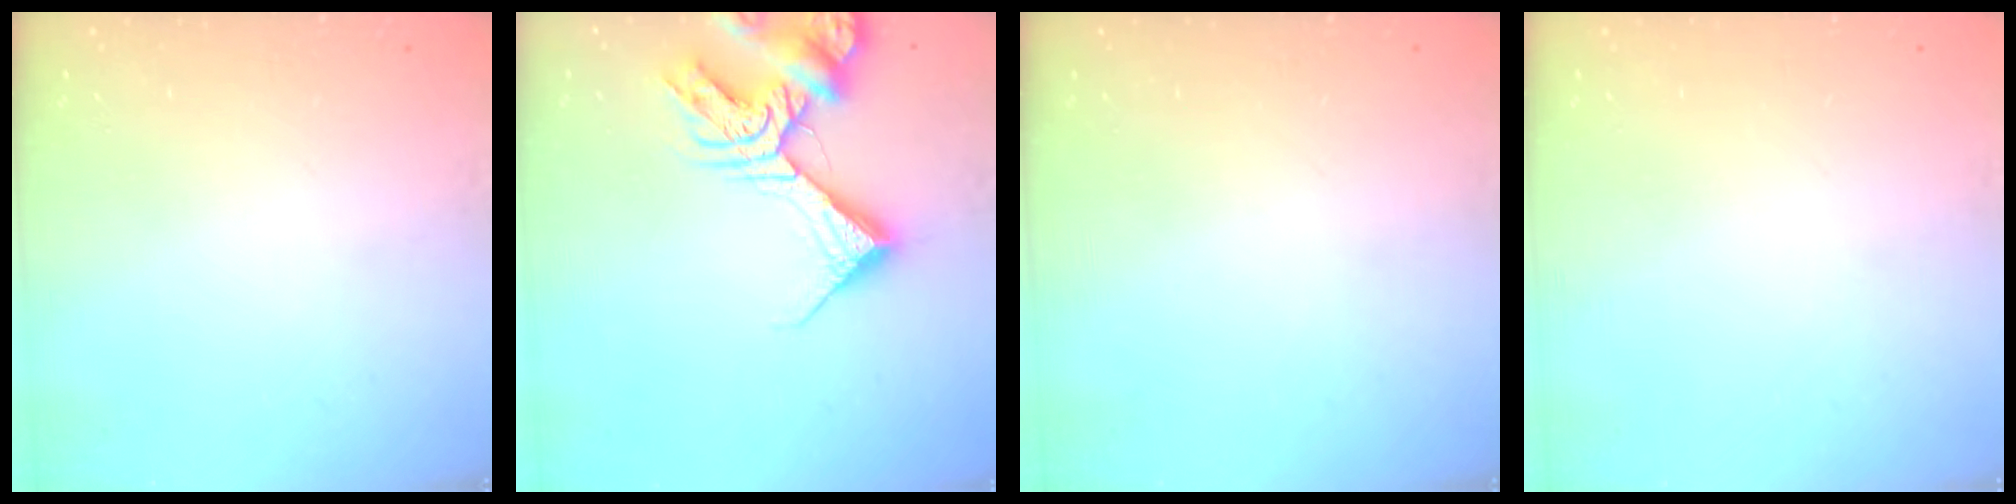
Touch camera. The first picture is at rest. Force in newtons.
{"total": 13.8, "press": 13.7, "slide": 1.8}
{"total": 0.0}
{"total": 0.0}